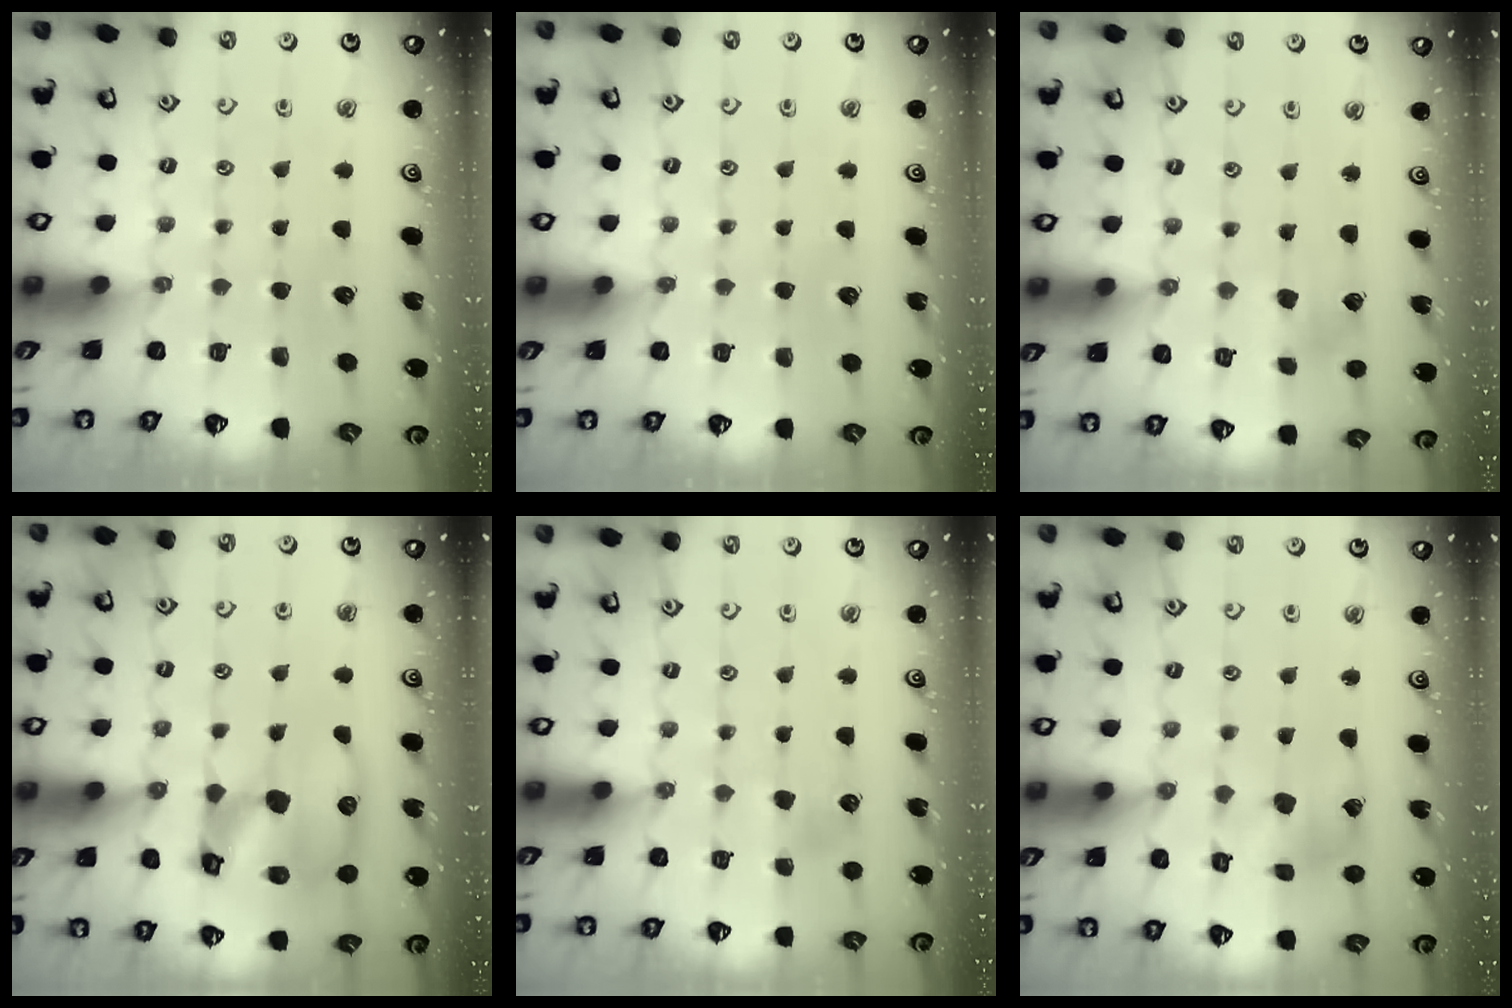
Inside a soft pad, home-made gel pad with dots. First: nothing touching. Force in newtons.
{"total": 0.0}
{"total": 3.3, "press": 3.3, "slide": 0.3}
{"total": 19.0, "press": 18.8, "slide": 2.7}
{"total": 3.5, "press": 3.4, "slide": 0.5}
{"total": 6.3, "press": 6.2, "slide": 0.7}